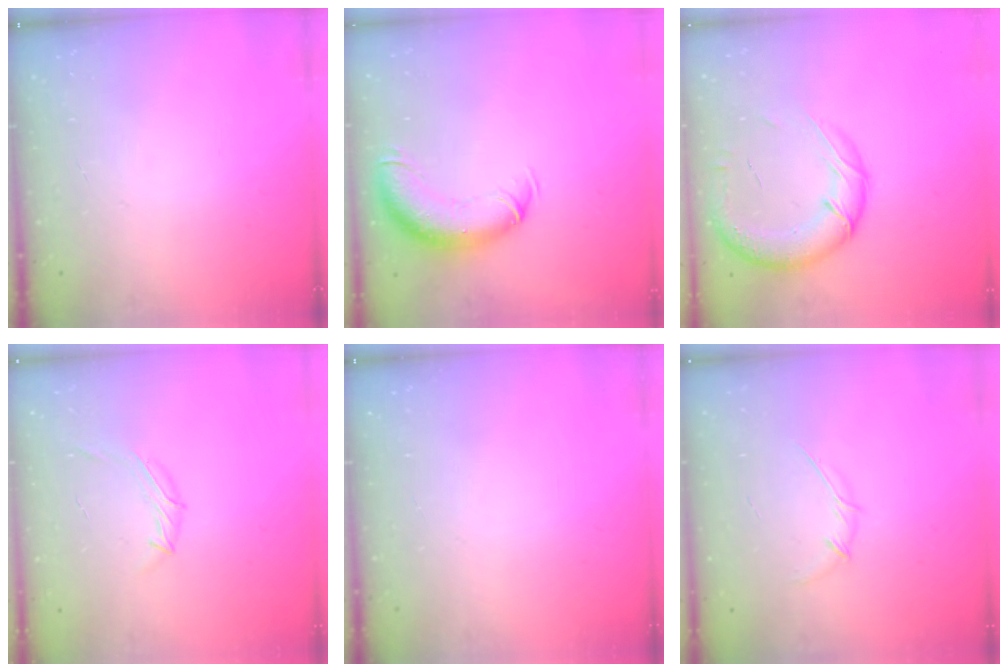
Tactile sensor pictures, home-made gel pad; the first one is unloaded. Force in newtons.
{"total": 12.5, "press": 12.2, "slide": 3.0}
{"total": 19.3, "press": 18.8, "slide": 4.3}
{"total": 6.4, "press": 6.3, "slide": 1.4}
{"total": 0.0}
{"total": 3.6, "press": 3.5, "slide": 0.9}